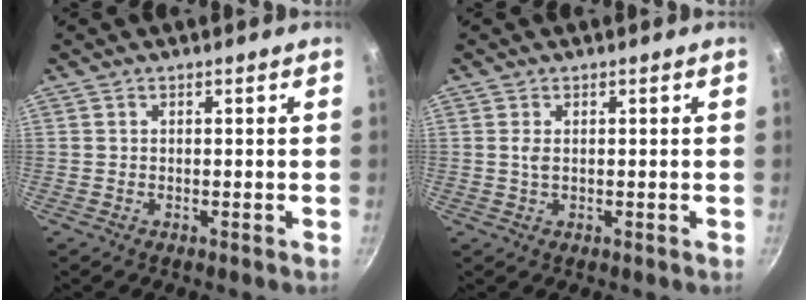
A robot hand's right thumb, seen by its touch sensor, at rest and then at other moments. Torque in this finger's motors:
{"motor_torque": [0.50, 0.66, 0.41, 0.29, 0.17]}